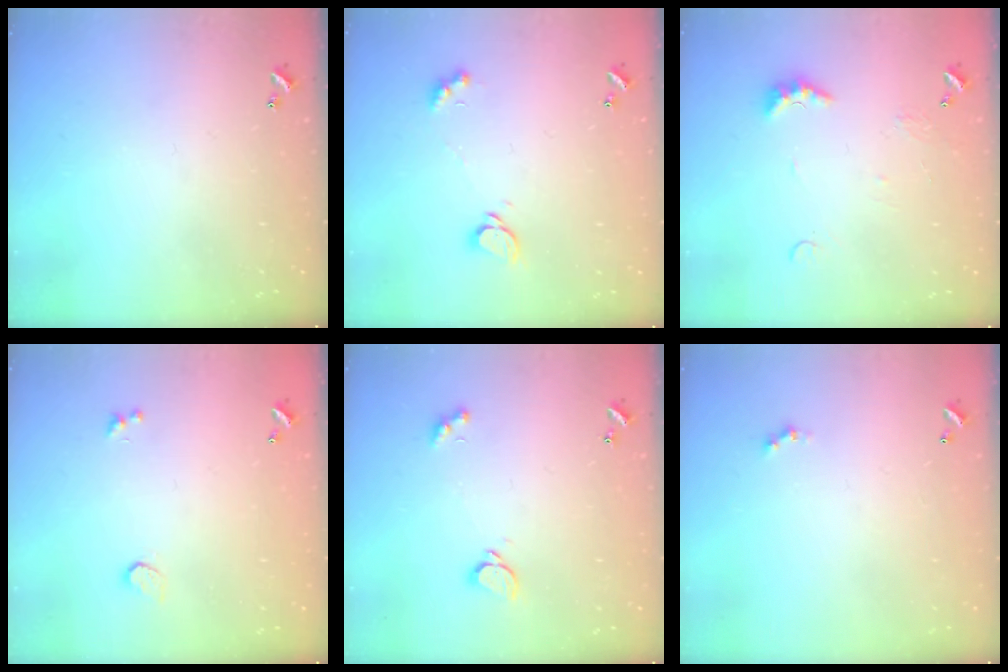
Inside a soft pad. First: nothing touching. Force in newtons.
{"total": 2.1, "press": 2.1, "slide": 0.3}
{"total": 4.3, "press": 4.2, "slide": 0.9}
{"total": 1.0, "press": 0.7, "slide": 0.7}
{"total": 1.8, "press": 1.6, "slide": 0.8}
{"total": 0.0}